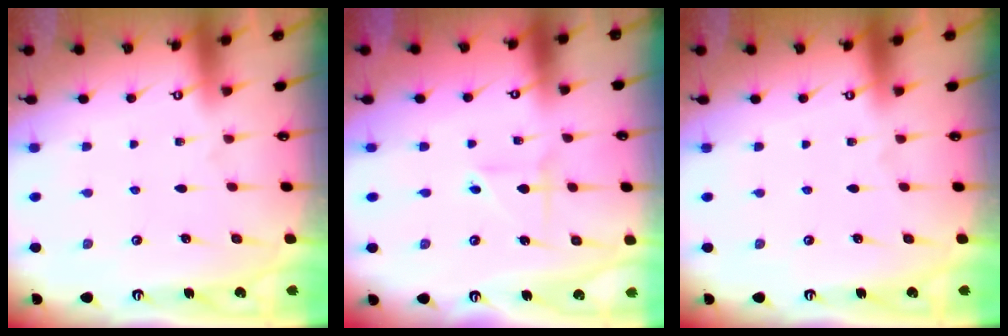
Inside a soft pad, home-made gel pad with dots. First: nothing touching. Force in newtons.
{"total": 2.4, "press": 2.2, "slide": 1.0}
{"total": 0.0}